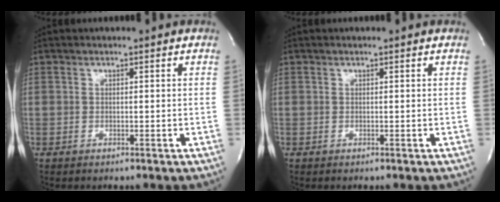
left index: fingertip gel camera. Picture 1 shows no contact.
{"total": 0.0}